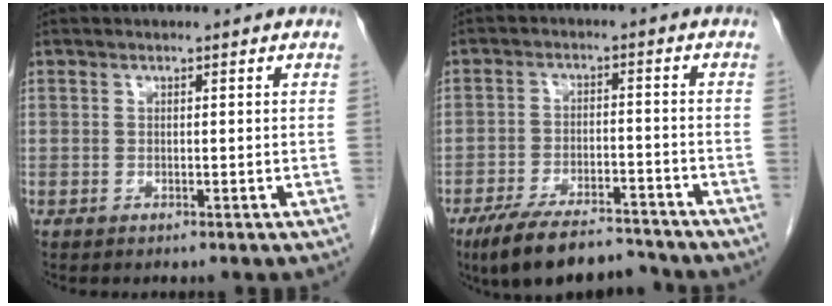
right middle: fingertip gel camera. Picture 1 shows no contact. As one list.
[{"total": 11.0, "force": [-9.5, 2.9, 4.9], "torque": [-0.082, -0.004, -0.154]}]